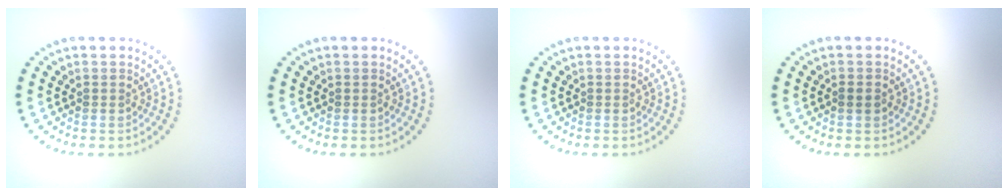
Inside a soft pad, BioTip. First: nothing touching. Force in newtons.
{"total": 0.0}
{"total": 0.0}
{"total": 0.8, "press": 0.8, "slide": 0.1}